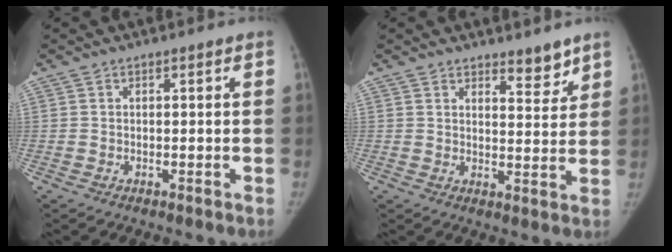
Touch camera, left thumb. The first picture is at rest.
{"total": 4.8, "force": [3.8, 1.9, 2.1], "torque": [-0.005, -0.032, 0.056]}